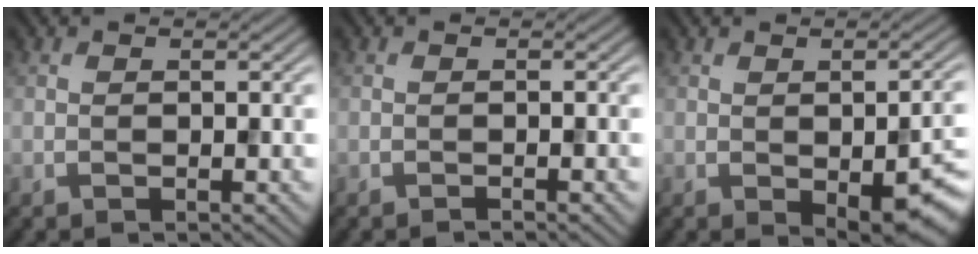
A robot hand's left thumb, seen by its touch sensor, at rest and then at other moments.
{"total": 0.6, "force": [-0.5, 0.0, 0.3], "torque": [-0.004, 0.002, -0.013]}
{"total": 8.2, "force": [-2.7, 3.6, 6.9], "torque": [-0.099, -0.022, -0.021]}